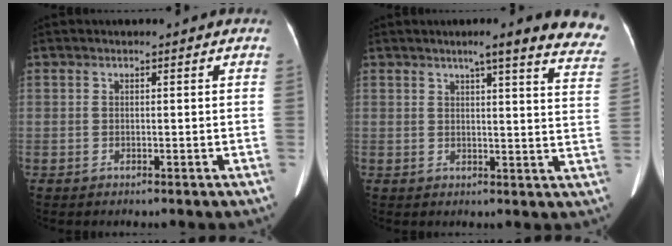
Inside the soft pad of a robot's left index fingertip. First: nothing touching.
{"total": 16.5, "force": [14.0, 1.3, 8.5], "torque": [-0.085, -0.028, 0.147]}